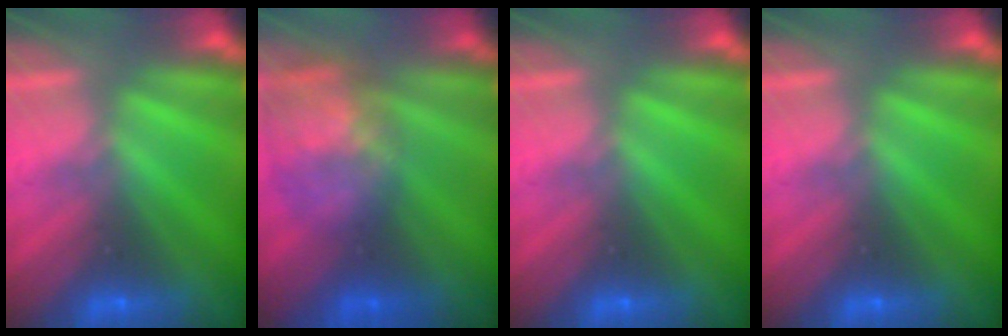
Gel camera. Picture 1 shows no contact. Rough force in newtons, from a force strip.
{"total": 6.7}
{"total": 0.0}
{"total": 0.0}